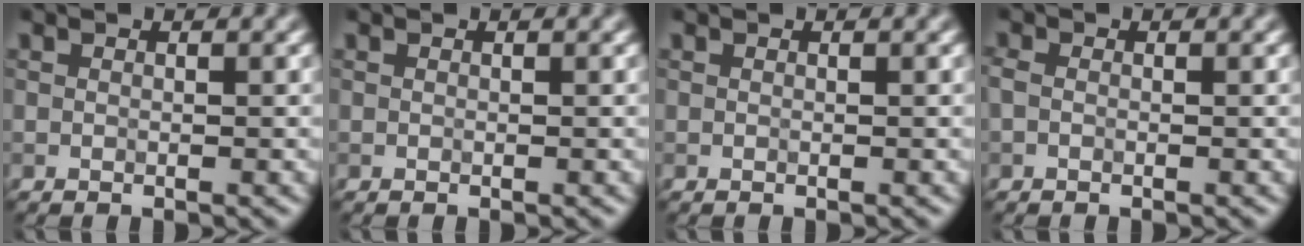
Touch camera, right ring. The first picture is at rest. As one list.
[{"total": 0.0}, {"total": 0.0}, {"total": 0.8, "force": [-0.3, 0.5, 0.6], "torque": [-0.016, -0.001, -0.010]}]